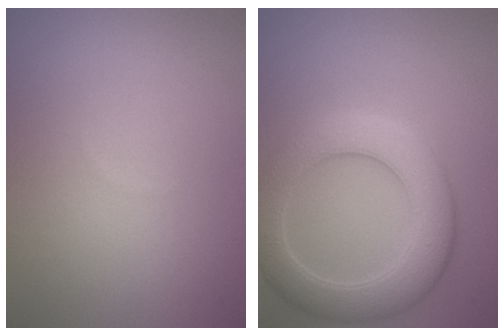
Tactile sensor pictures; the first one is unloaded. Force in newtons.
{"total": 6.0, "press": 6.0, "slide": 0.7}